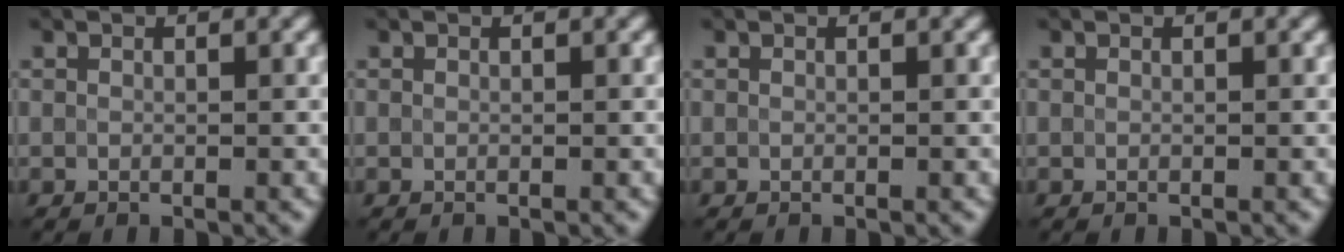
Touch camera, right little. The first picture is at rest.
{"total": 0.0}
{"total": 0.0}
{"total": 0.0}